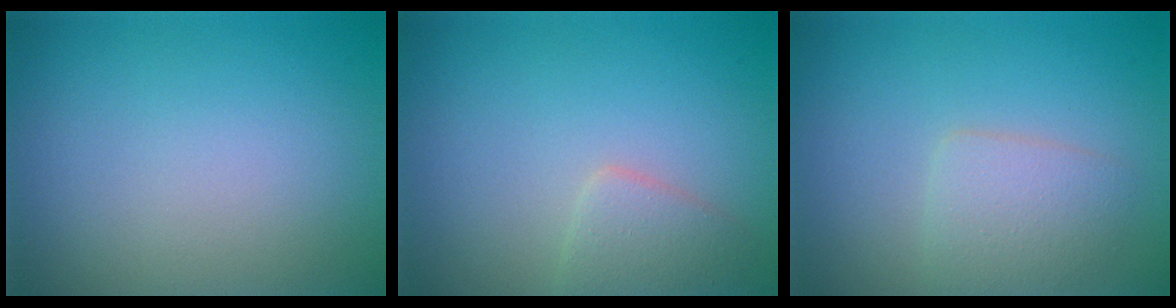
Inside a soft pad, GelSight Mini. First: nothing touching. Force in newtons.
{"total": 2.2, "press": 2.2, "slide": 0.1}
{"total": 2.5, "press": 2.5, "slide": 0.0}